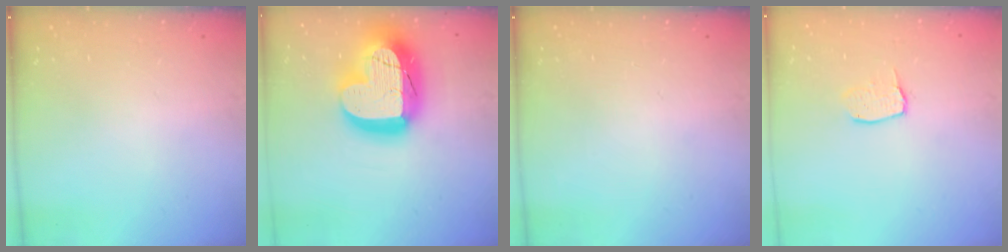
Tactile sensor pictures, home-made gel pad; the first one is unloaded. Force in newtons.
{"total": 26.0, "press": 25.9, "slide": 2.1}
{"total": 0.0}
{"total": 5.6, "press": 5.6, "slide": 0.4}